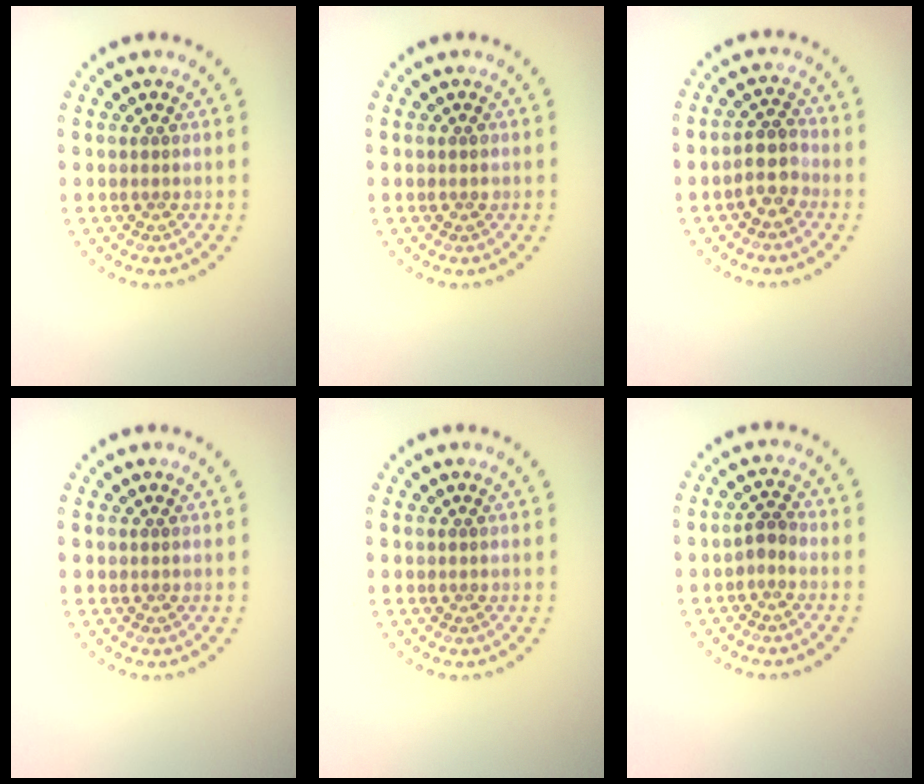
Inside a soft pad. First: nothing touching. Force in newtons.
{"total": 0.7, "press": 0.7, "slide": 0.1}
{"total": 2.7, "press": 2.4, "slide": 1.3}
{"total": 0.0}
{"total": 0.0}
{"total": 1.3, "press": 1.0, "slide": 0.8}